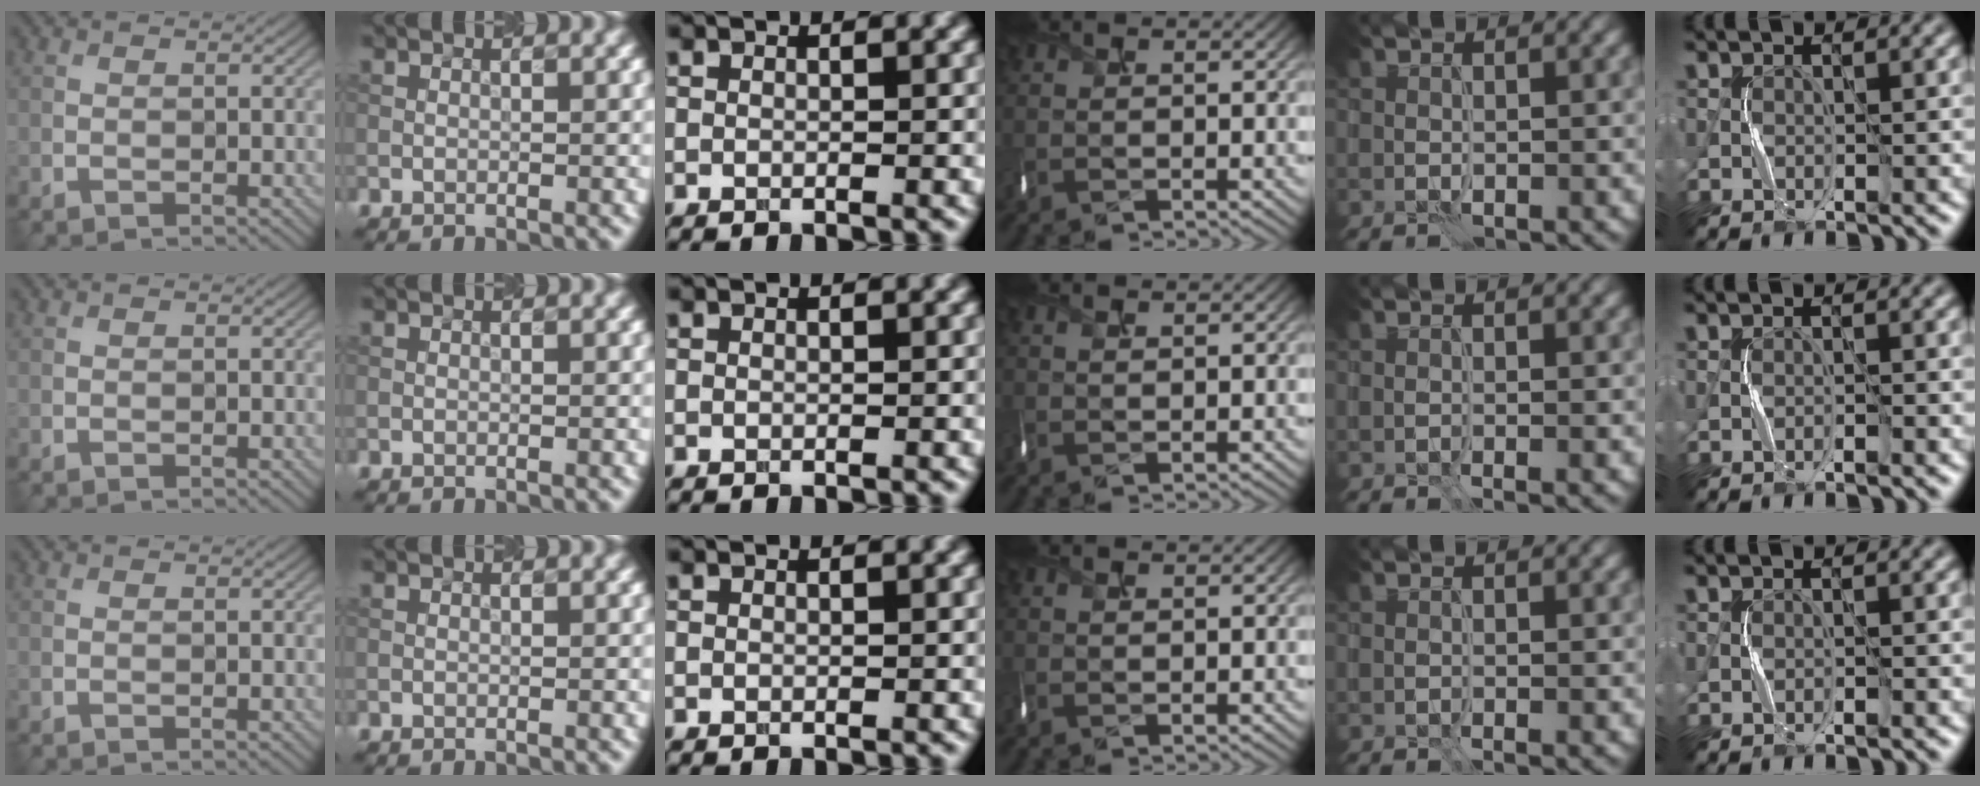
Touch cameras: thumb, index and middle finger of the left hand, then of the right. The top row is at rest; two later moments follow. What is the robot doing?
{"motion": "shake", "object": "box of matches"}